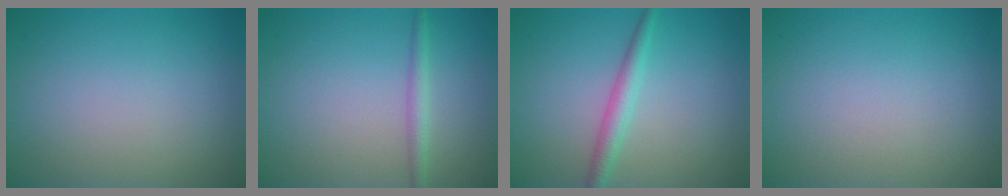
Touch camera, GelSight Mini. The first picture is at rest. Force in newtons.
{"total": 1.7, "press": 1.7, "slide": 0.1}
{"total": 2.2, "press": 2.2, "slide": 0.0}
{"total": 0.0}